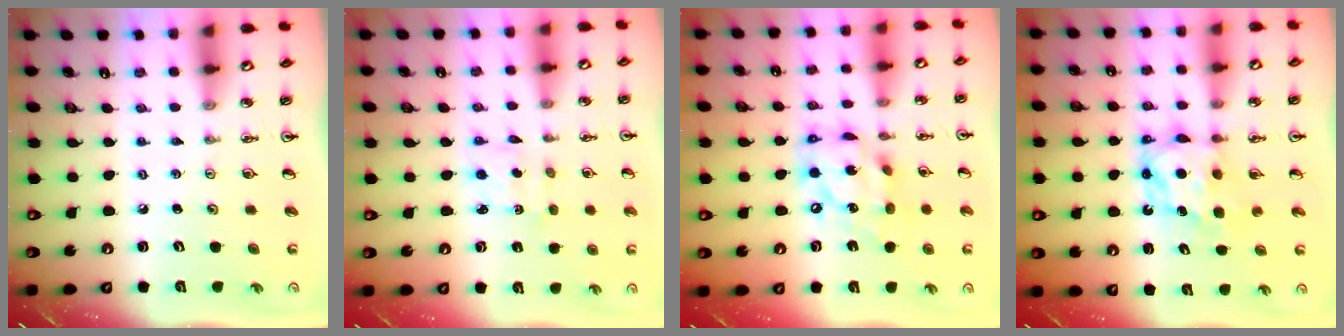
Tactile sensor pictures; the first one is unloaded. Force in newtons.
{"total": 2.3, "press": 2.1, "slide": 0.8}
{"total": 14.6, "press": 14.5, "slide": 1.7}
{"total": 6.9, "press": 6.9, "slide": 0.3}